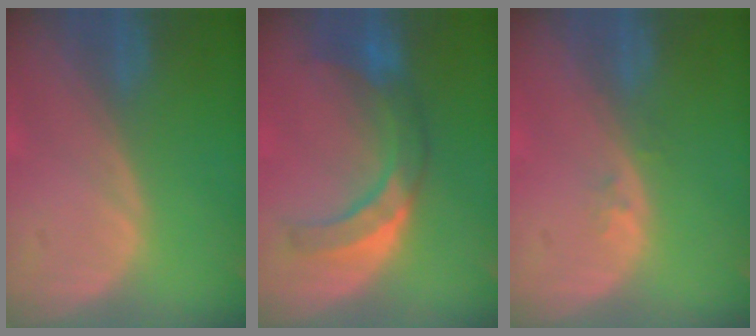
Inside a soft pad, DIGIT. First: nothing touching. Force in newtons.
{"total": 7.6, "press": 7.5, "slide": 1.3}
{"total": 1.1, "press": 0.8, "slide": 0.7}